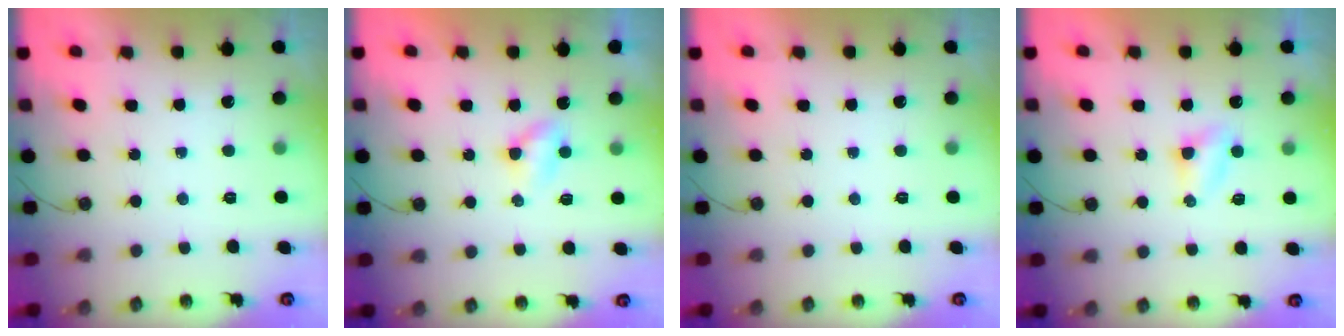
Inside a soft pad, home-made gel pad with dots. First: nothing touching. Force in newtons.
{"total": 3.2, "press": 3.1, "slide": 0.4}
{"total": 0.0}
{"total": 3.4, "press": 3.3, "slide": 0.4}